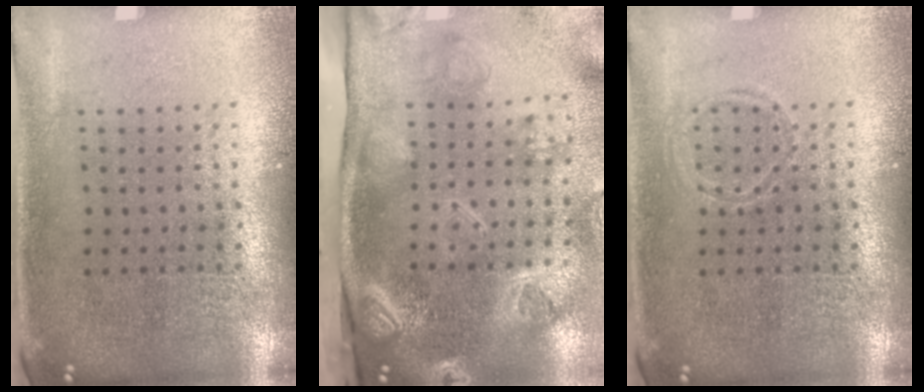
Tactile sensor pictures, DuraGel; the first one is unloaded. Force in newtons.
{"total": 4.4, "press": 3.1, "slide": 3.0}
{"total": 0.8, "press": 0.8, "slide": 0.1}